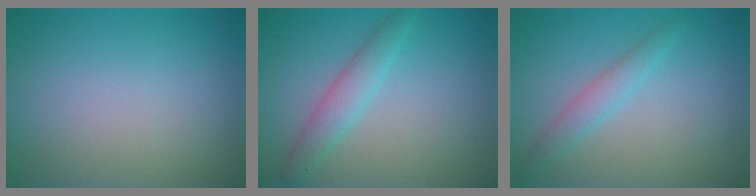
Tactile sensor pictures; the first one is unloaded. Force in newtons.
{"total": 2.6, "press": 2.6, "slide": 0.1}
{"total": 1.9, "press": 1.9, "slide": 0.1}